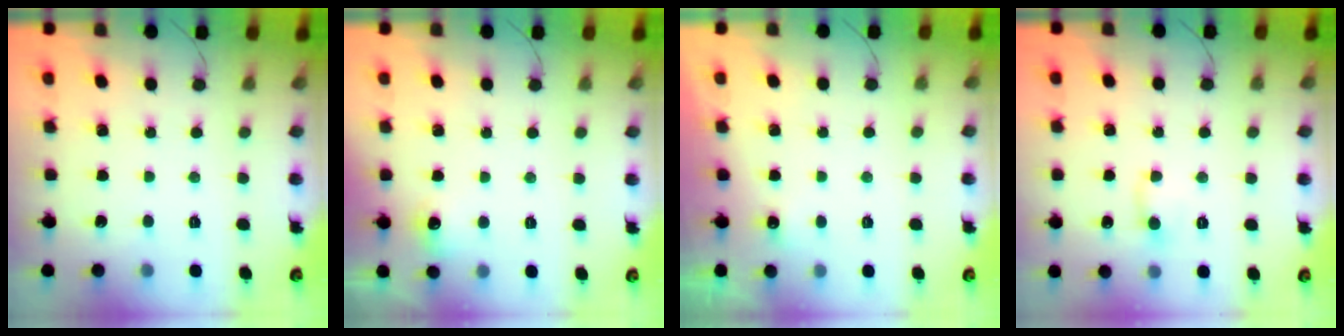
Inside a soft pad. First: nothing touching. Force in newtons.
{"total": 5.3, "press": 5.0, "slide": 1.8}
{"total": 3.2, "press": 1.2, "slide": 3.0}
{"total": 2.5, "press": 2.4, "slide": 0.8}